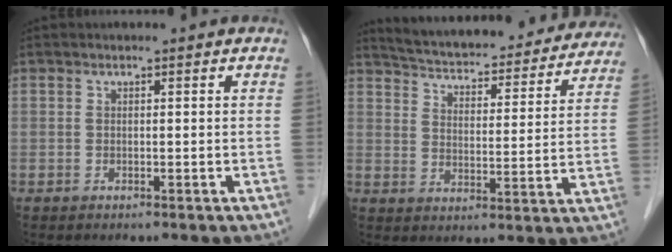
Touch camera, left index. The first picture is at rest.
{"total": 25.6, "force": [23.6, 6.3, 8.0], "torque": [-0.127, -0.018, 0.297]}